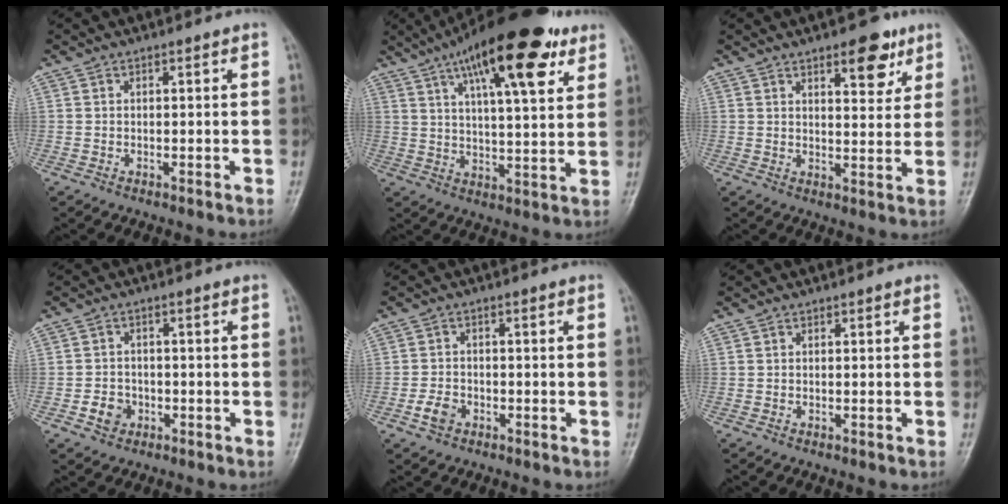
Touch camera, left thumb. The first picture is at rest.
{"total": 20.6, "force": [11.2, 6.3, 16.1], "torque": [-0.232, -0.020, 0.172]}
{"total": 8.2, "force": [4.8, 3.4, 5.7], "torque": [-0.052, -0.024, 0.063]}
{"total": 3.7, "force": [-1.5, 3.2, 1.3], "torque": [-0.008, 0.011, -0.025]}
{"total": 3.4, "force": [-1.6, 2.4, 1.7], "torque": [-0.030, 0.010, -0.030]}
{"total": 0.0}